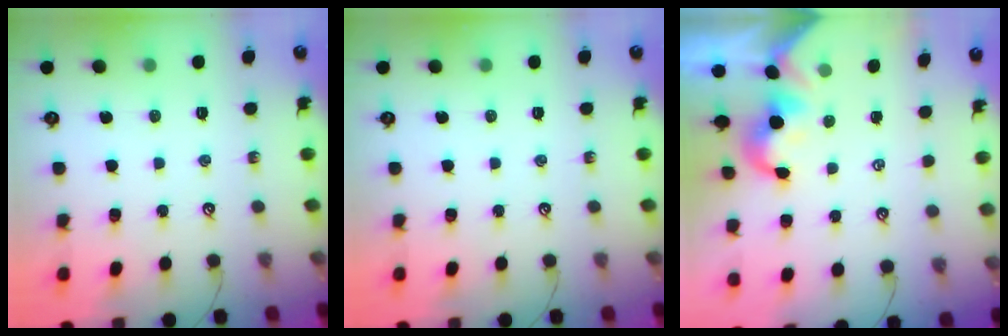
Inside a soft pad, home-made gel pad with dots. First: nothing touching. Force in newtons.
{"total": 0.0}
{"total": 0.6, "press": 0.5, "slide": 0.3}